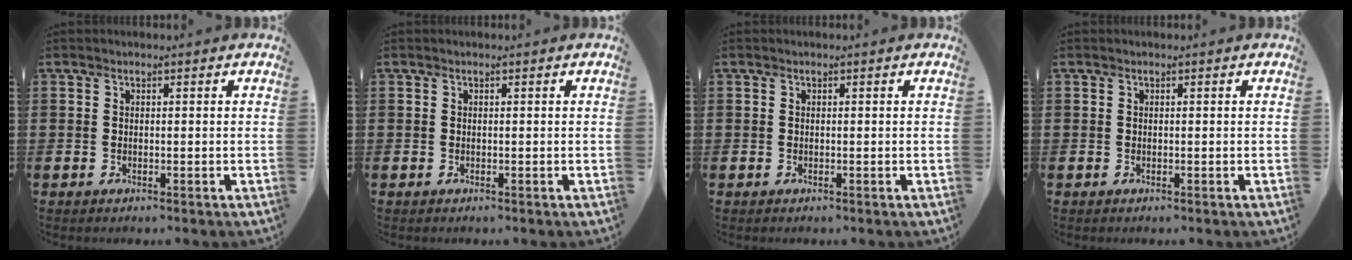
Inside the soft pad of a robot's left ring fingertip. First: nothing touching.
{"total": 0.0}
{"total": 0.0}
{"total": 0.0}